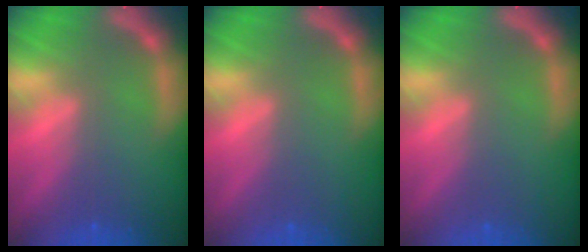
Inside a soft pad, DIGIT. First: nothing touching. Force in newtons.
{"total": 0.0}
{"total": 0.0}